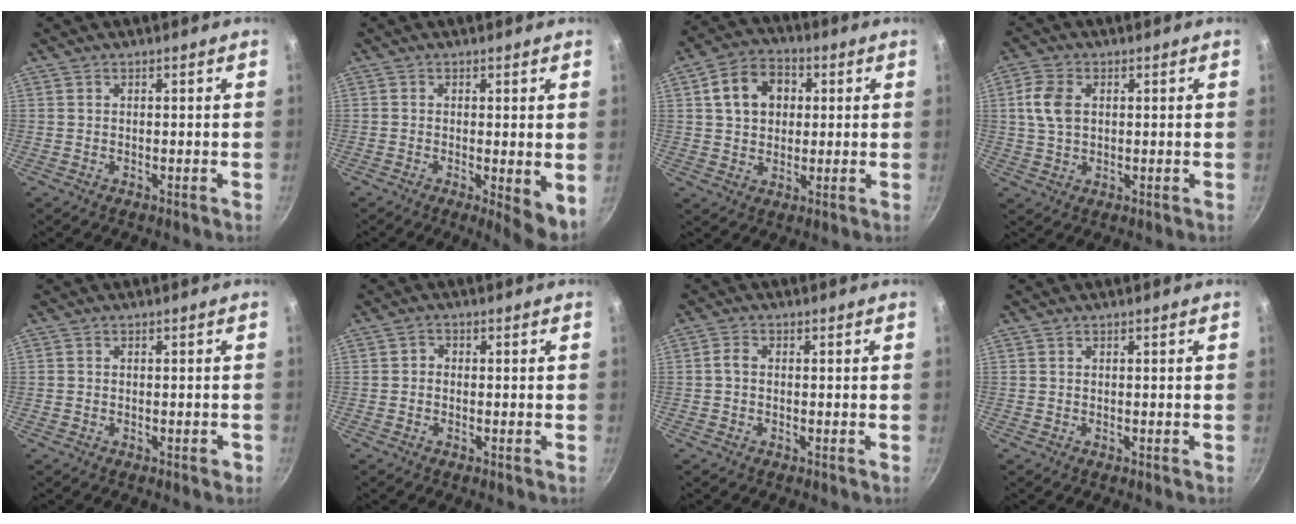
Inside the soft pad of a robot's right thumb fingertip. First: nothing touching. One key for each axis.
{"total": 5.8, "fx": -0.9, "fy": 1.7, "fz": 5.5, "tx": -0.071, "ty": -0.012, "tz": -0.011}
{"total": 10.4, "fx": 2.6, "fy": 8.0, "fz": 6.1, "tx": -0.079, "ty": 0.014, "tz": 0.033}
{"total": 6.3, "fx": 1.3, "fy": 4.2, "fz": 4.6, "tx": -0.084, "ty": 0.003, "tz": 0.023}
{"total": 1.2, "fx": -0.6, "fy": 0.6, "fz": 0.8, "tx": -0.007, "ty": 0.008, "tz": -0.006}
{"total": 1.3, "fx": -0.3, "fy": 1.1, "fz": 0.6, "tx": -0.010, "ty": 0.007, "tz": -0.010}
{"total": 1.8, "fx": -0.1, "fy": 1.0, "fz": 1.5, "tx": -0.039, "ty": 0.009, "tz": -0.009}
{"total": 0.0}